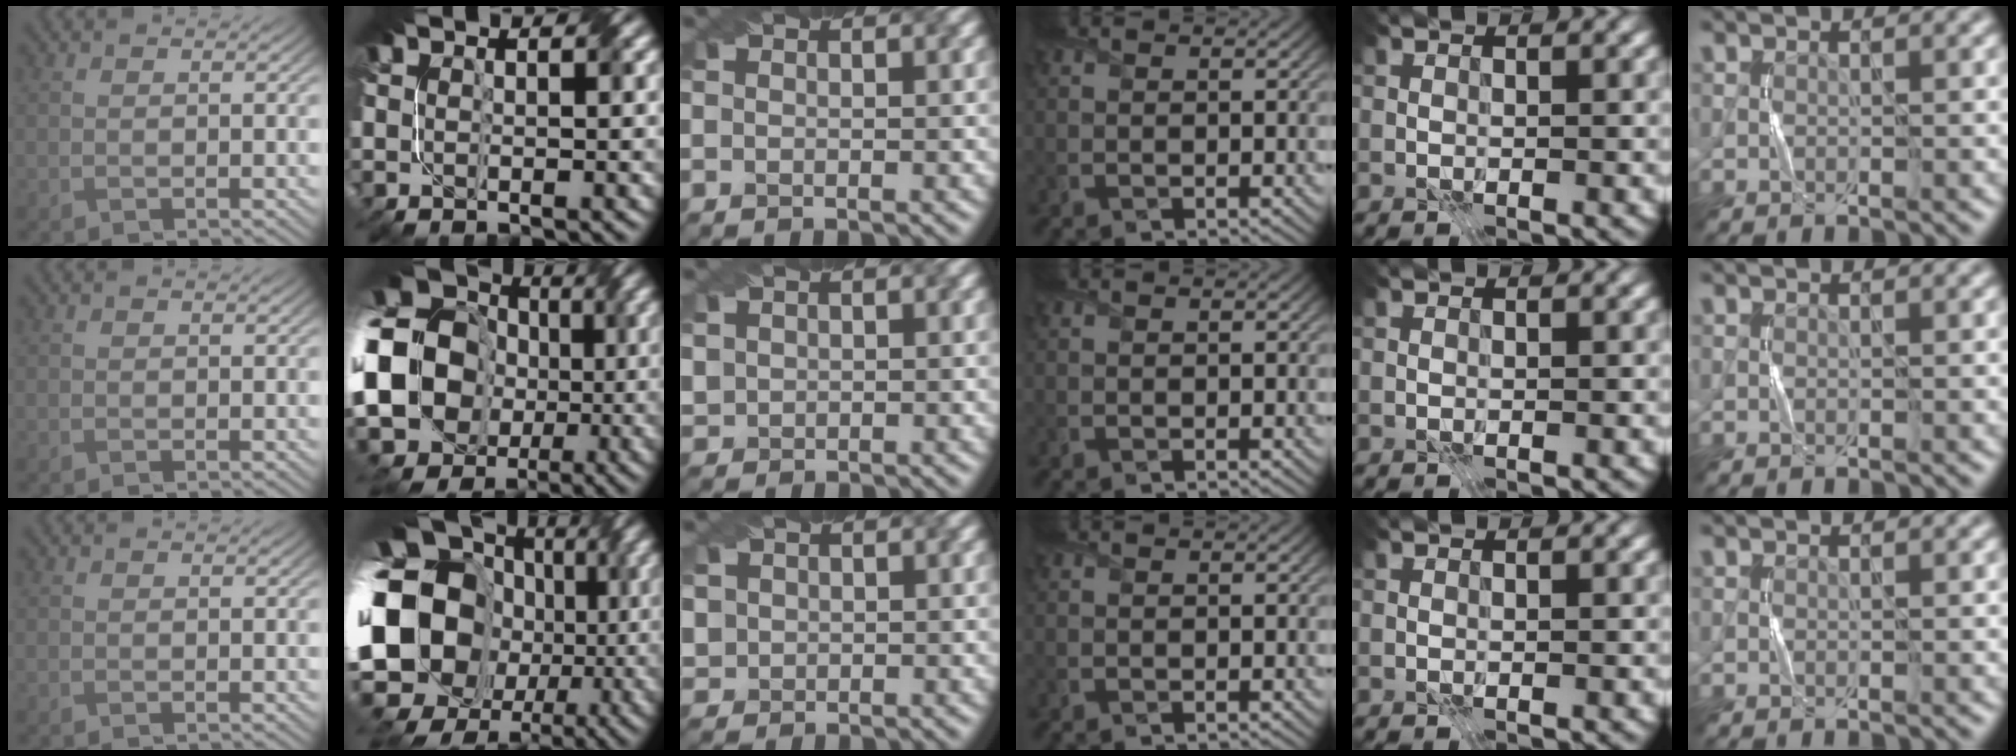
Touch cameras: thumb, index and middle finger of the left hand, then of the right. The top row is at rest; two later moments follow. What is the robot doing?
{"motion": "fold", "object": "paper"}